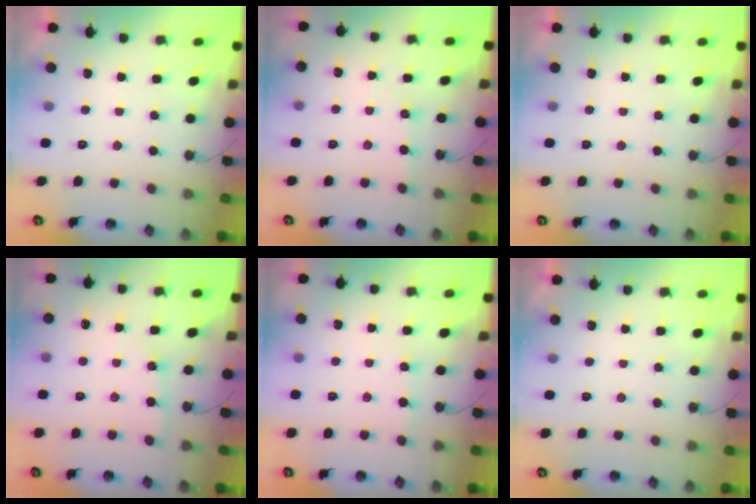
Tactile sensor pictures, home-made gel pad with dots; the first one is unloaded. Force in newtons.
{"total": 3.2, "press": 3.2, "slide": 0.4}
{"total": 0.0}
{"total": 2.5, "press": 2.5, "slide": 0.3}
{"total": 3.1, "press": 3.1, "slide": 0.4}
{"total": 0.0}